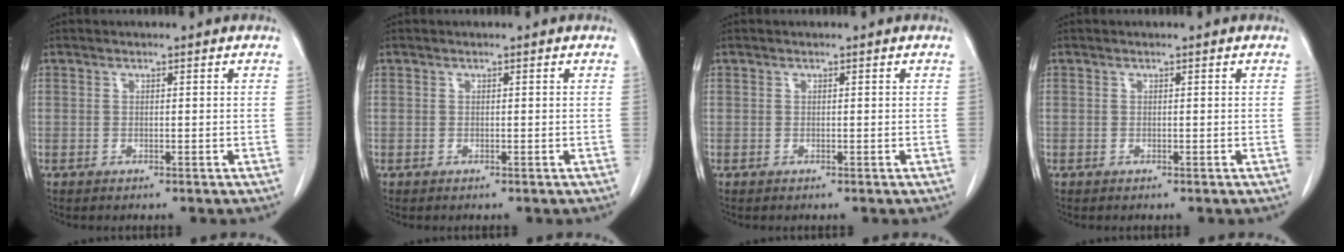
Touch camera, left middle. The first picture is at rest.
{"total": 0.0}
{"total": 0.0}
{"total": 0.0}